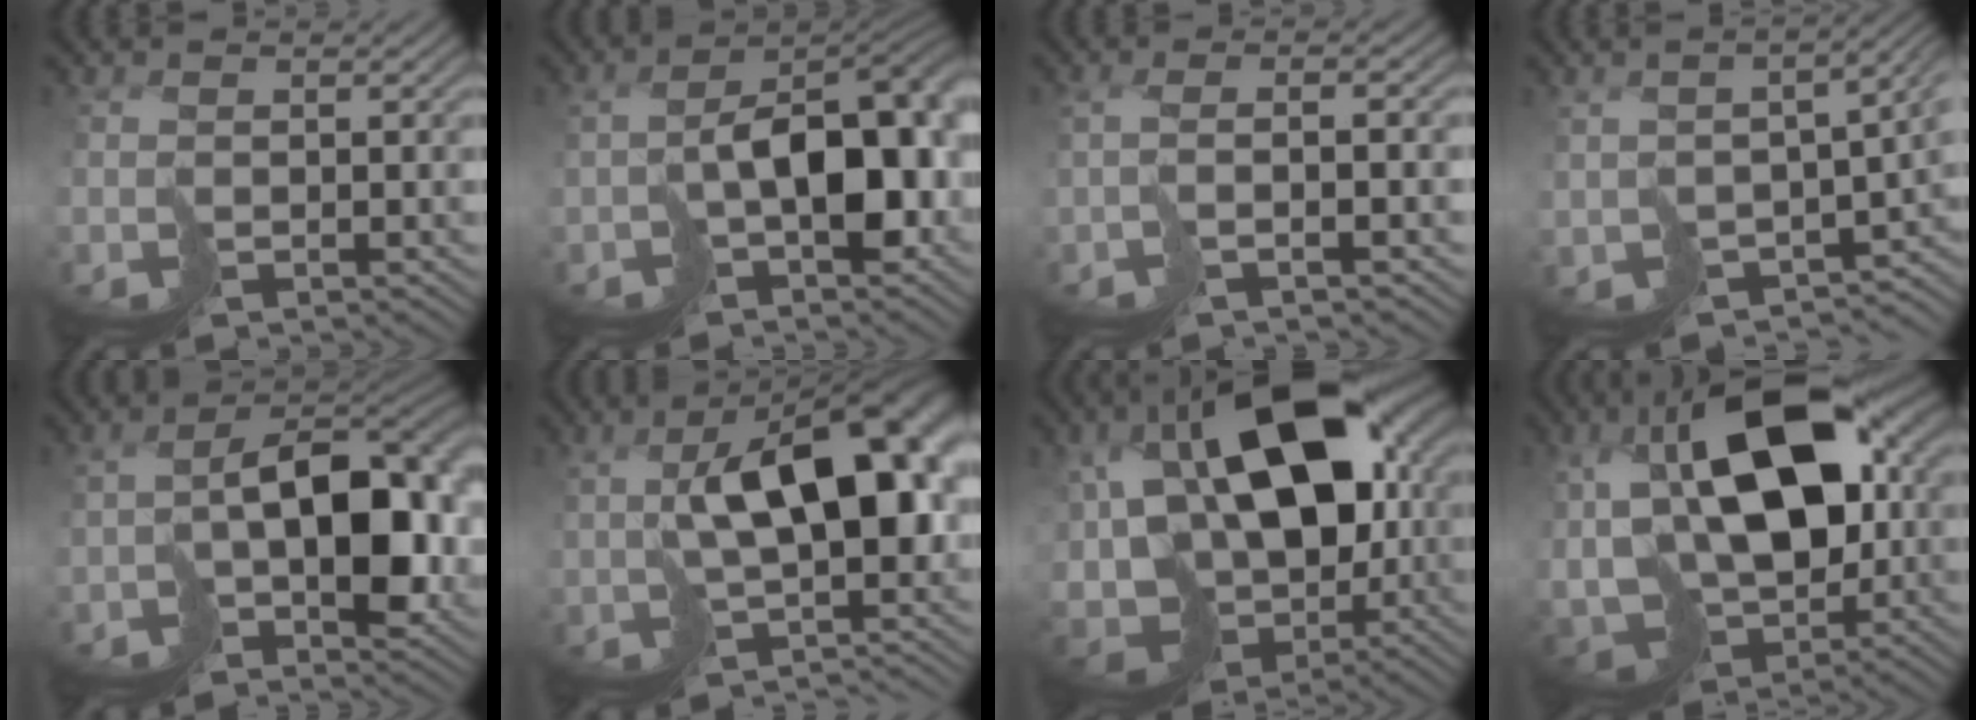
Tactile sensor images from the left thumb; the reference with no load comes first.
{"total": 12.6, "force": [-2.5, 6.8, 10.2], "torque": [-0.144, -0.015, -0.024]}
{"total": 2.8, "force": [-0.4, -0.4, 2.7], "torque": [-0.052, 0.002, -0.007]}
{"total": 8.9, "force": [-2.2, 4.8, 7.2], "torque": [-0.129, -0.042, -0.001]}
{"total": 11.0, "force": [-1.9, 6.2, 8.9], "torque": [-0.128, -0.008, -0.018]}
{"total": 13.5, "force": [0.5, 6.6, 11.8], "torque": [-0.187, -0.006, 0.030]}
{"total": 20.2, "force": [-0.9, 12.1, 16.2], "torque": [-0.334, -0.014, 0.014]}
{"total": 18.3, "force": [2.2, 11.4, 14.1], "torque": [-0.291, -0.009, 0.058]}